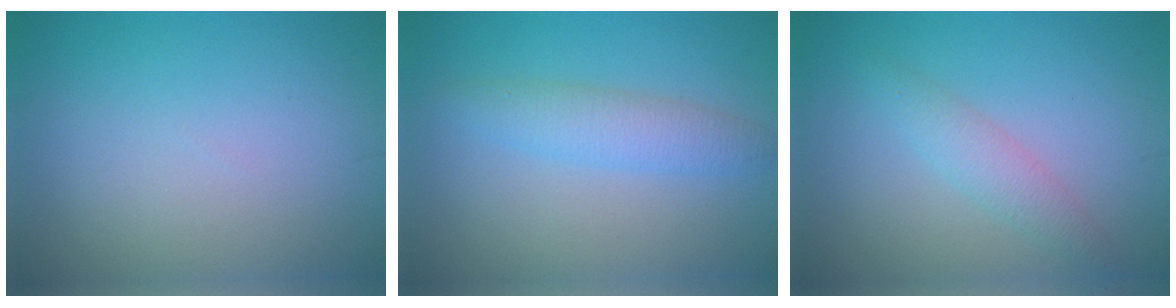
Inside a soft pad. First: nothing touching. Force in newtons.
{"total": 3.0, "press": 3.0, "slide": 0.1}
{"total": 2.2, "press": 2.2, "slide": 0.2}